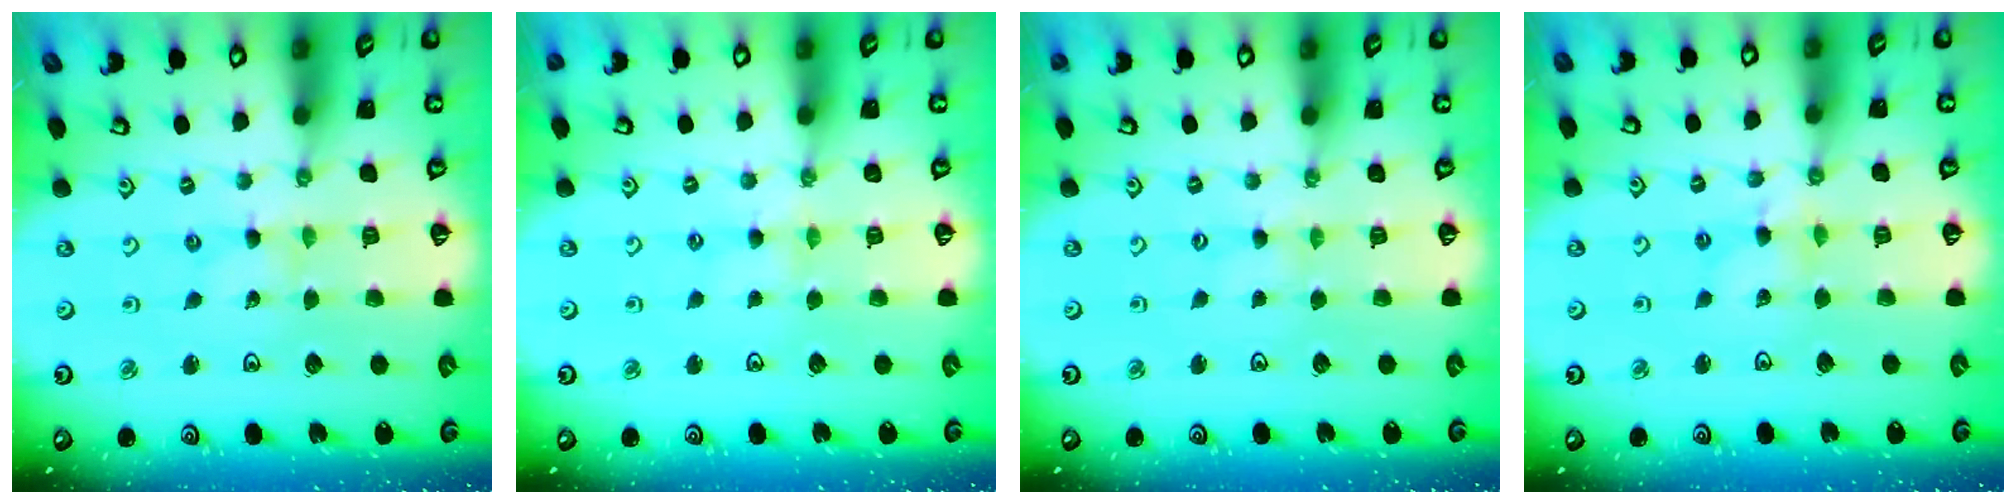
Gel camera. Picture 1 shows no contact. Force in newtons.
{"total": 1.9, "press": 1.9, "slide": 0.4}
{"total": 0.0}
{"total": 2.7, "press": 2.7, "slide": 0.2}